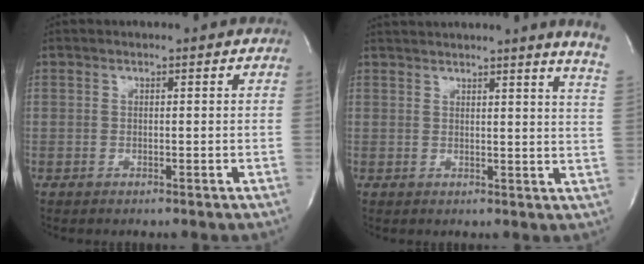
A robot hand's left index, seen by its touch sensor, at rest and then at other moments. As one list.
[{"total": 10.8, "force": [9.5, -2.0, 4.7], "torque": [-0.060, -0.058, 0.097]}]